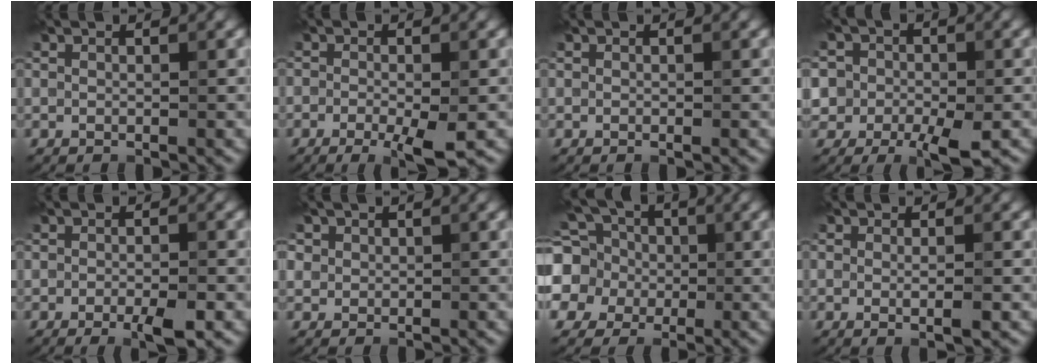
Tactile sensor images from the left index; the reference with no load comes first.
{"total": 3.6, "force": [-1.5, 0.9, 3.1], "torque": [-0.052, -0.008, -0.029]}
{"total": 0.0}
{"total": 7.1, "force": [-2.6, 5.5, 3.8], "torque": [-0.043, -0.007, -0.056]}
{"total": 2.8, "force": [-1.3, 0.8, 2.3], "torque": [-0.037, -0.003, -0.022]}
{"total": 1.8, "force": [0.9, 1.5, 0.4], "torque": [-0.007, 0.001, 0.024]}
{"total": 10.1, "force": [1.2, 8.9, 4.7], "torque": [-0.117, 0.019, -0.018]}
{"total": 1.6, "force": [-0.2, 0.3, 1.6], "torque": [-0.026, -0.006, -0.004]}